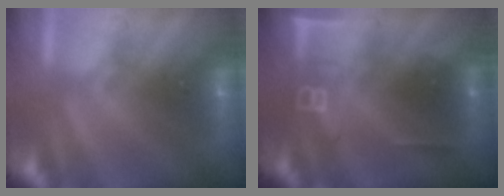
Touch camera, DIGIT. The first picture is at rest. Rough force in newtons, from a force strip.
{"total": 2.5}